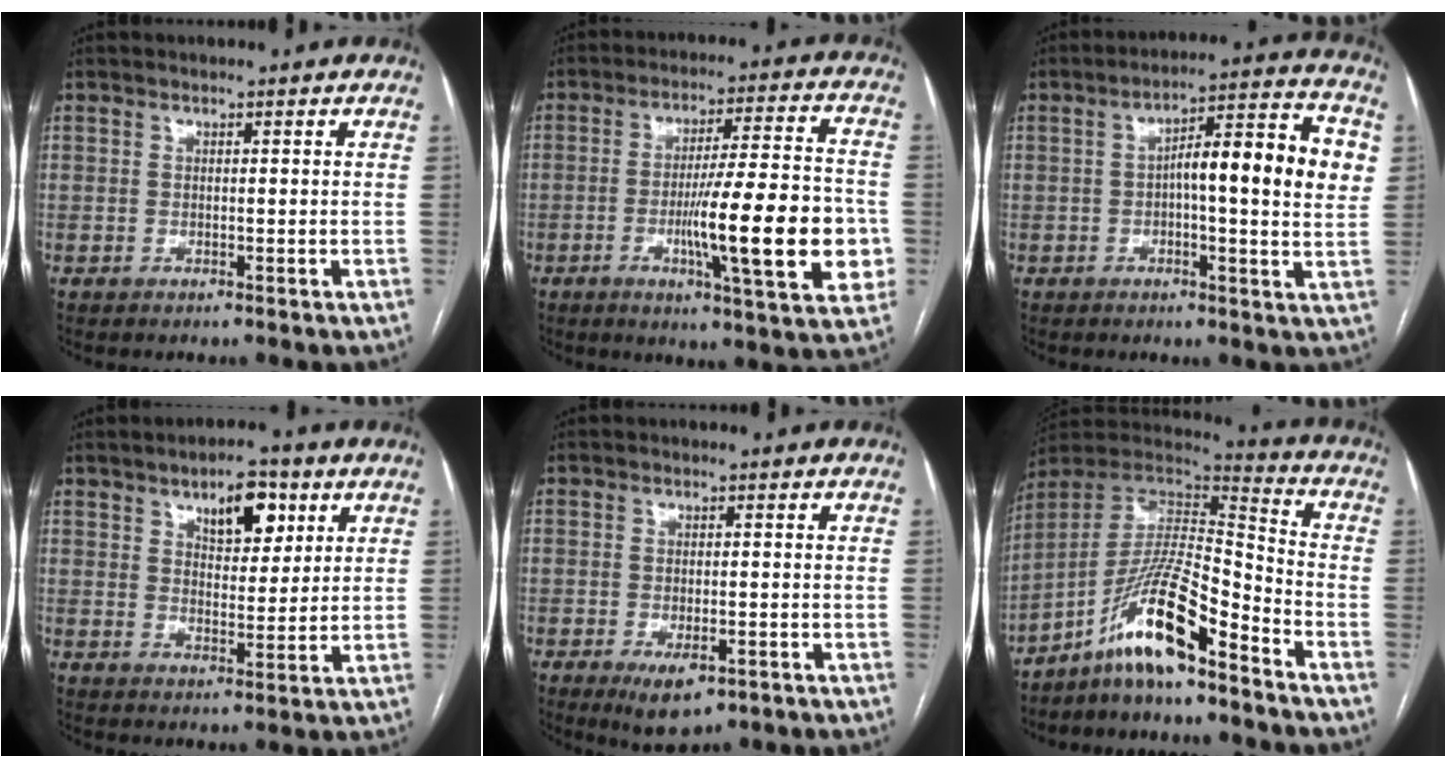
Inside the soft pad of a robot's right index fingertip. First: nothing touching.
{"total": 17.4, "force": [-4.0, 1.9, 16.9], "torque": [-0.235, 0.001, -0.055]}
{"total": 14.0, "force": [1.5, 2.3, 13.7], "torque": [-0.198, 0.034, 0.017]}
{"total": 7.6, "force": [3.8, 3.4, 5.6], "torque": [-0.081, 0.006, 0.060]}
{"total": 5.6, "force": [-2.8, 2.3, 4.2], "torque": [-0.070, -0.008, -0.034]}
{"total": 14.2, "force": [-9.5, 1.7, 10.4], "torque": [-0.199, 0.015, -0.173]}